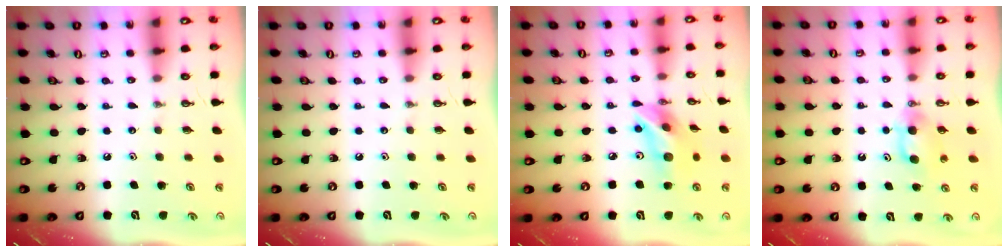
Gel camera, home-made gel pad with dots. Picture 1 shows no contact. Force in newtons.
{"total": 0.0}
{"total": 14.6, "press": 14.2, "slide": 3.4}
{"total": 5.2, "press": 5.1, "slide": 0.9}